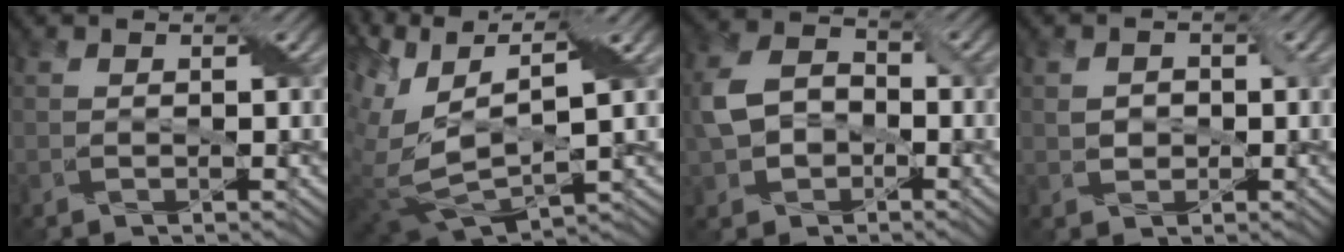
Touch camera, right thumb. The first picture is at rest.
{"total": 12.6, "force": [3.0, 6.5, 10.4], "torque": [-0.241, -0.003, 0.072]}
{"total": 5.9, "force": [-1.0, 4.8, 3.4], "torque": [-0.082, 0.002, -0.023]}
{"total": 1.9, "force": [0.0, 1.8, 0.7], "torque": [-0.013, -0.003, 0.001]}